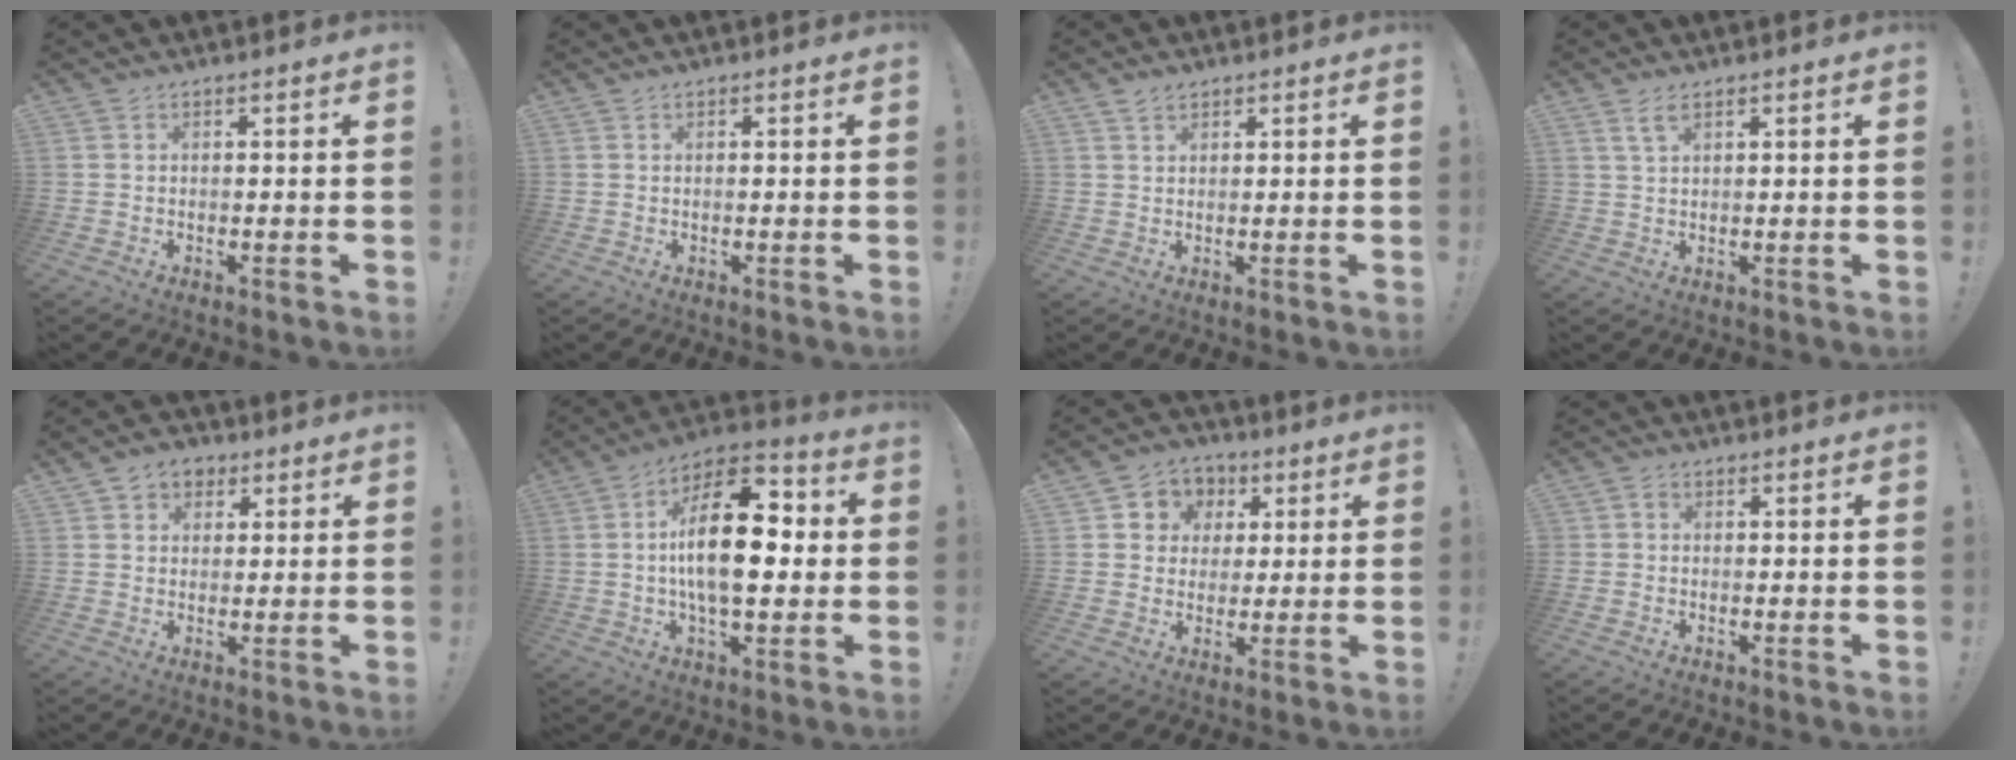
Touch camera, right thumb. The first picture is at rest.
{"total": 0.0}
{"total": 2.2, "force": [1.8, 1.0, 1.0], "torque": [-0.021, -0.004, 0.033]}
{"total": 3.1, "force": [1.8, 0.9, 2.4], "torque": [-0.049, -0.002, 0.033]}
{"total": 5.5, "force": [2.4, 4.6, 1.7], "torque": [-0.021, -0.008, 0.046]}
{"total": 20.7, "force": [0.7, 10.0, 18.2], "torque": [-0.297, 0.001, 0.003]}
{"total": 7.5, "force": [0.9, 7.2, 1.8], "torque": [-0.018, -0.004, 0.022]}
{"total": 1.3, "force": [-0.2, 1.1, 0.6], "torque": [-0.010, 0.004, -0.005]}